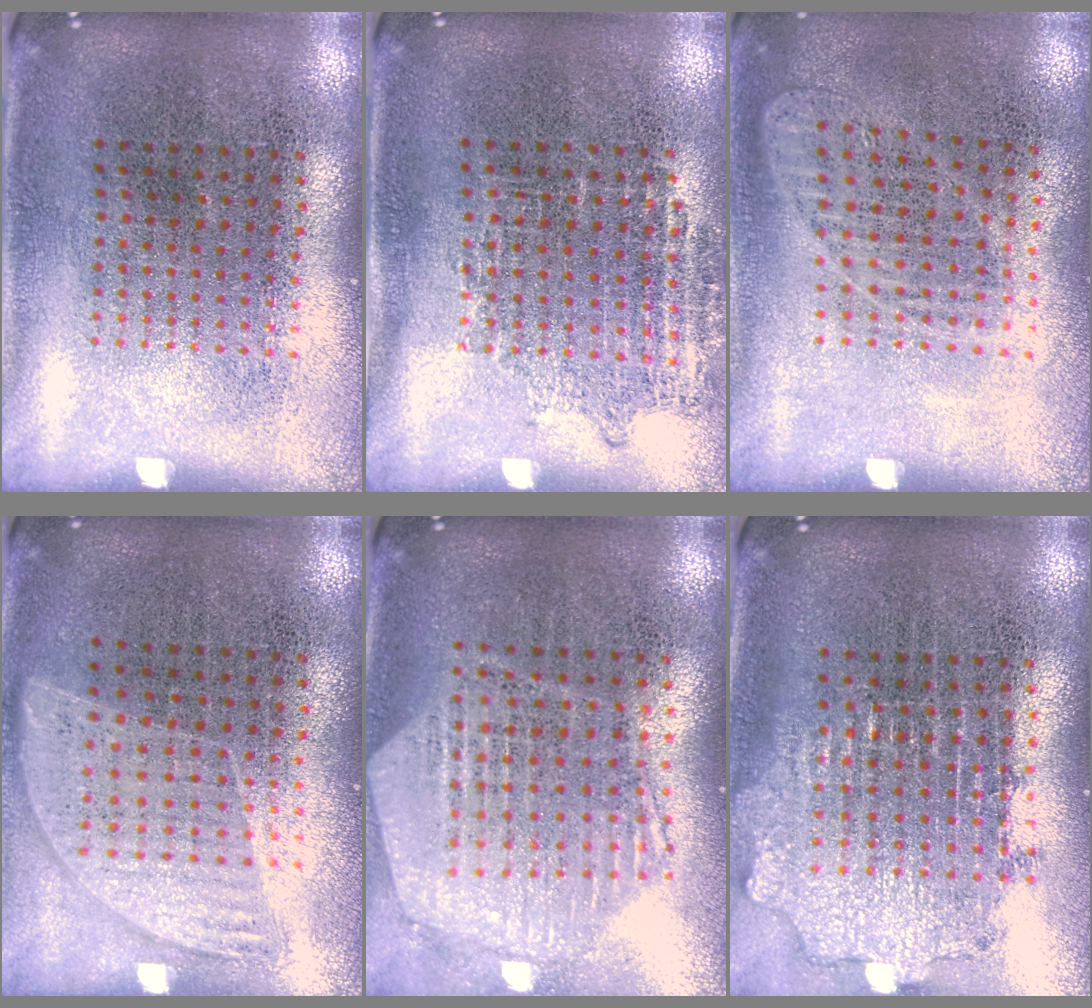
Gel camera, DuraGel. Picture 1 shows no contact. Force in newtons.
{"total": 0.9, "press": 0.8, "slide": 0.3}
{"total": 1.0, "press": 1.0, "slide": 0.3}
{"total": 0.9, "press": 0.8, "slide": 0.3}
{"total": 1.2, "press": 1.1, "slide": 0.2}
{"total": 2.0, "press": 1.5, "slide": 1.3}